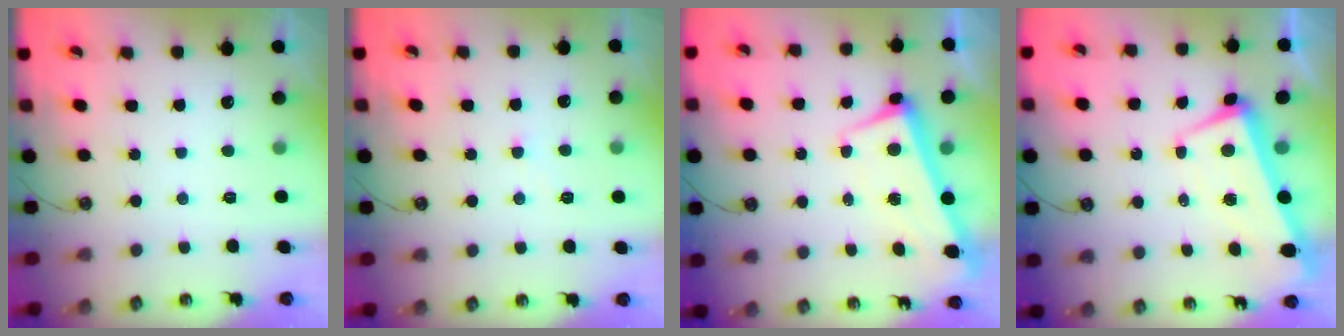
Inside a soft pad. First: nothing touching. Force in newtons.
{"total": 1.7, "press": 1.6, "slide": 0.1}
{"total": 1.3, "press": 0.2, "slide": 1.3}
{"total": 3.0, "press": 2.1, "slide": 2.0}